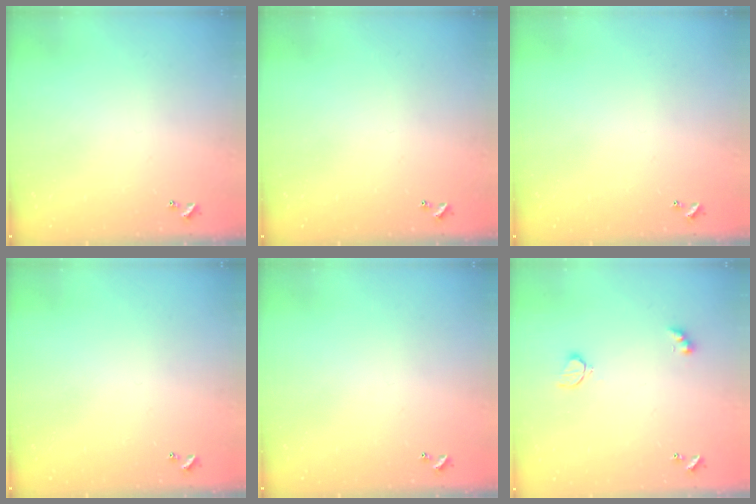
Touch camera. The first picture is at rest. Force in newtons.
{"total": 0.0}
{"total": 0.0}
{"total": 0.0}
{"total": 0.0}
{"total": 3.3, "press": 3.3, "slide": 0.6}